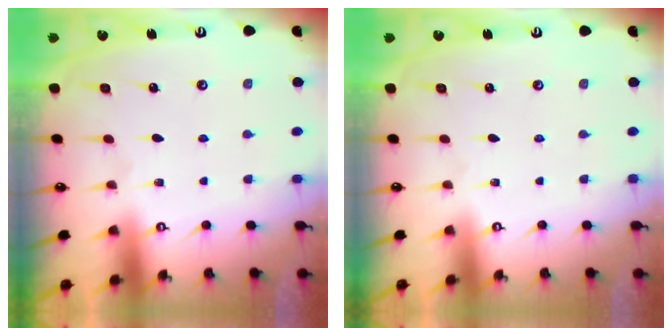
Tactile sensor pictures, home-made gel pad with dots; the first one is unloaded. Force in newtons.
{"total": 0.0}